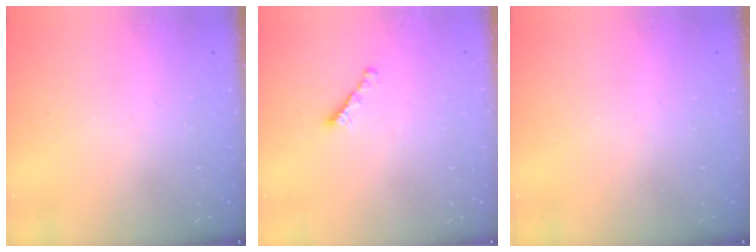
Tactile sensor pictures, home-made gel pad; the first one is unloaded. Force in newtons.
{"total": 2.7, "press": 2.7, "slide": 0.2}
{"total": 0.0}